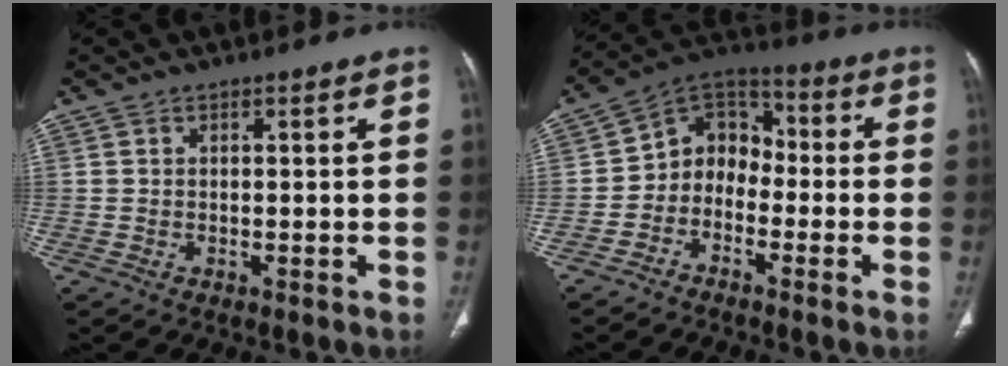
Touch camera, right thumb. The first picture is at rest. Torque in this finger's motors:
{"motor_torque": [-0.06, 0.25, 0.20, 0.10, 0.12]}